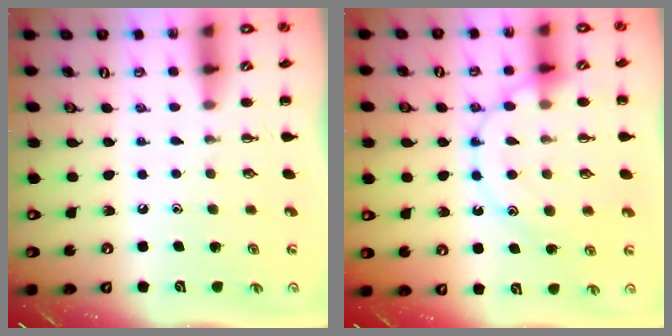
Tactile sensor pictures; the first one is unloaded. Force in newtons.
{"total": 14.5, "press": 14.4, "slide": 1.3}